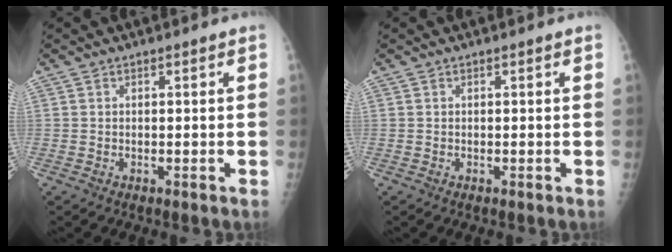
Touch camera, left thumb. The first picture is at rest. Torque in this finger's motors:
{"motor_torque": [-0.15, -0.14, -0.20, -0.02, -0.06]}